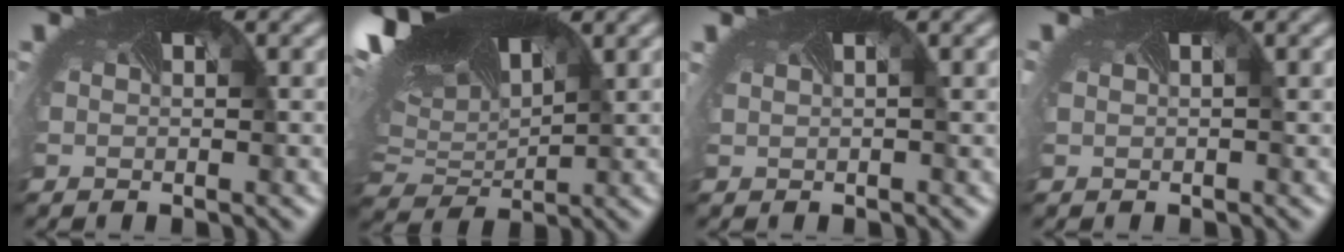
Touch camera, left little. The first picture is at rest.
{"total": 12.8, "force": [5.9, 6.4, 9.3], "torque": [-0.194, 0.029, 0.101]}
{"total": 1.0, "force": [0.5, 0.6, 0.6], "torque": [-0.017, 0.012, 0.005]}
{"total": 1.3, "force": [0.4, 0.9, 0.9], "torque": [-0.020, 0.017, 0.008]}